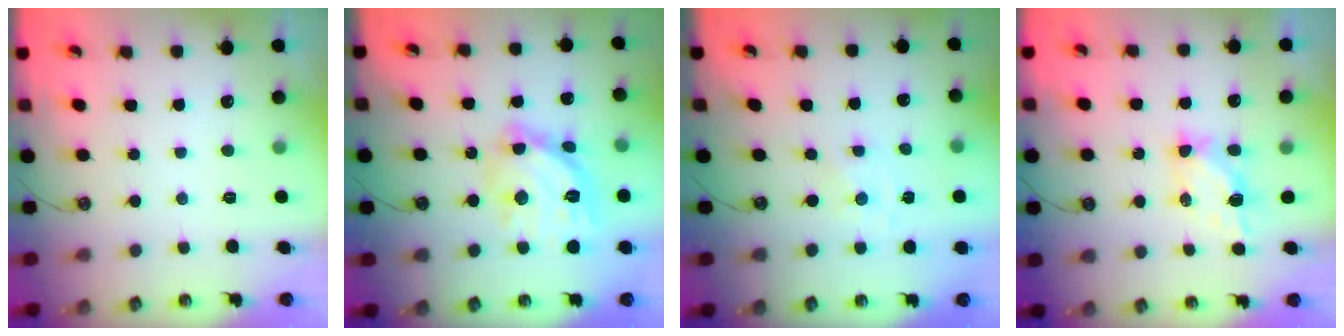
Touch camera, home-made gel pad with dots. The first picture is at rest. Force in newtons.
{"total": 16.6, "press": 16.6, "slide": 1.3}
{"total": 0.0}
{"total": 5.5, "press": 5.5, "slide": 0.3}